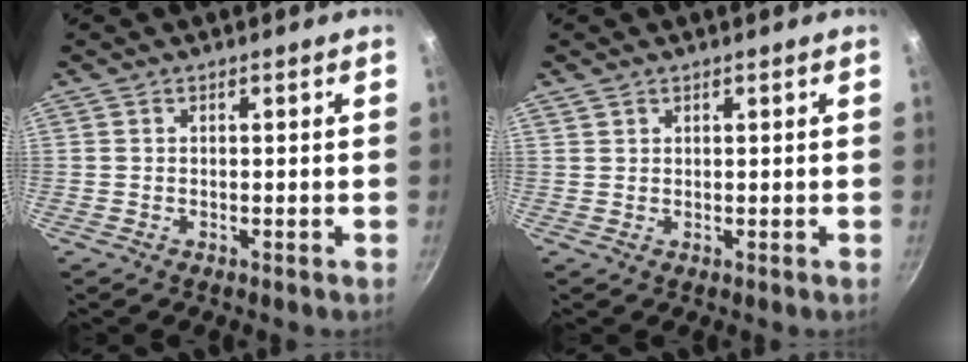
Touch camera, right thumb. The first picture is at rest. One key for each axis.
{"total": 0.9, "fx": 0.7, "fy": 0.6, "fz": 0.2, "tx": 0.000, "ty": 0.000, "tz": 0.012}